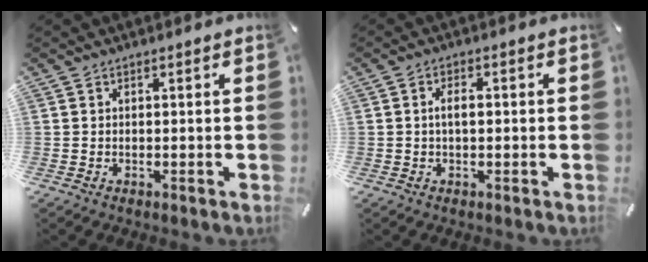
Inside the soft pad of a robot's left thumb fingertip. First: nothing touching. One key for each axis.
{"total": 3.2, "fx": 0.0, "fy": 1.5, "fz": 2.8, "tx": -0.054, "ty": 0.007, "tz": -0.003}